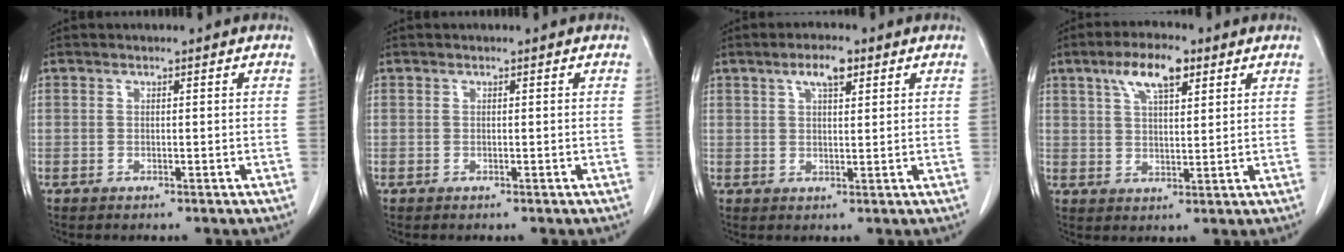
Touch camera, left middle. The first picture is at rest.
{"total": 0.0}
{"total": 4.1, "force": [2.3, 1.2, 3.2], "torque": [-0.062, 0.006, 0.041]}
{"total": 7.4, "force": [4.1, 2.4, 5.6], "torque": [-0.108, 0.013, 0.072]}